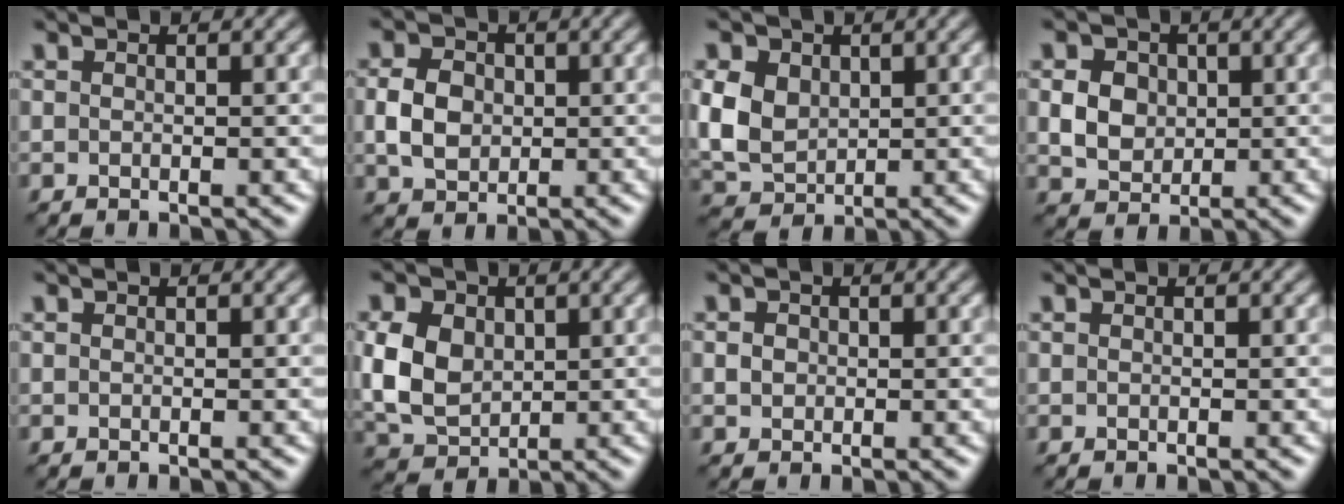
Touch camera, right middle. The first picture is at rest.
{"total": 3.7, "force": [0.0, 3.0, 2.2], "torque": [-0.050, 0.000, -0.003]}
{"total": 5.4, "force": [0.9, 4.1, 3.4], "torque": [-0.087, 0.003, 0.014]}
{"total": 3.3, "force": [0.3, 2.8, 1.7], "torque": [-0.036, -0.003, 0.008]}
{"total": 0.0}
{"total": 6.1, "force": [0.7, 4.6, 4.1], "torque": [-0.097, 0.002, 0.009]}
{"total": 1.0, "force": [0.0, 0.9, 0.4], "torque": [-0.005, -0.001, -0.002]}
{"total": 0.0}